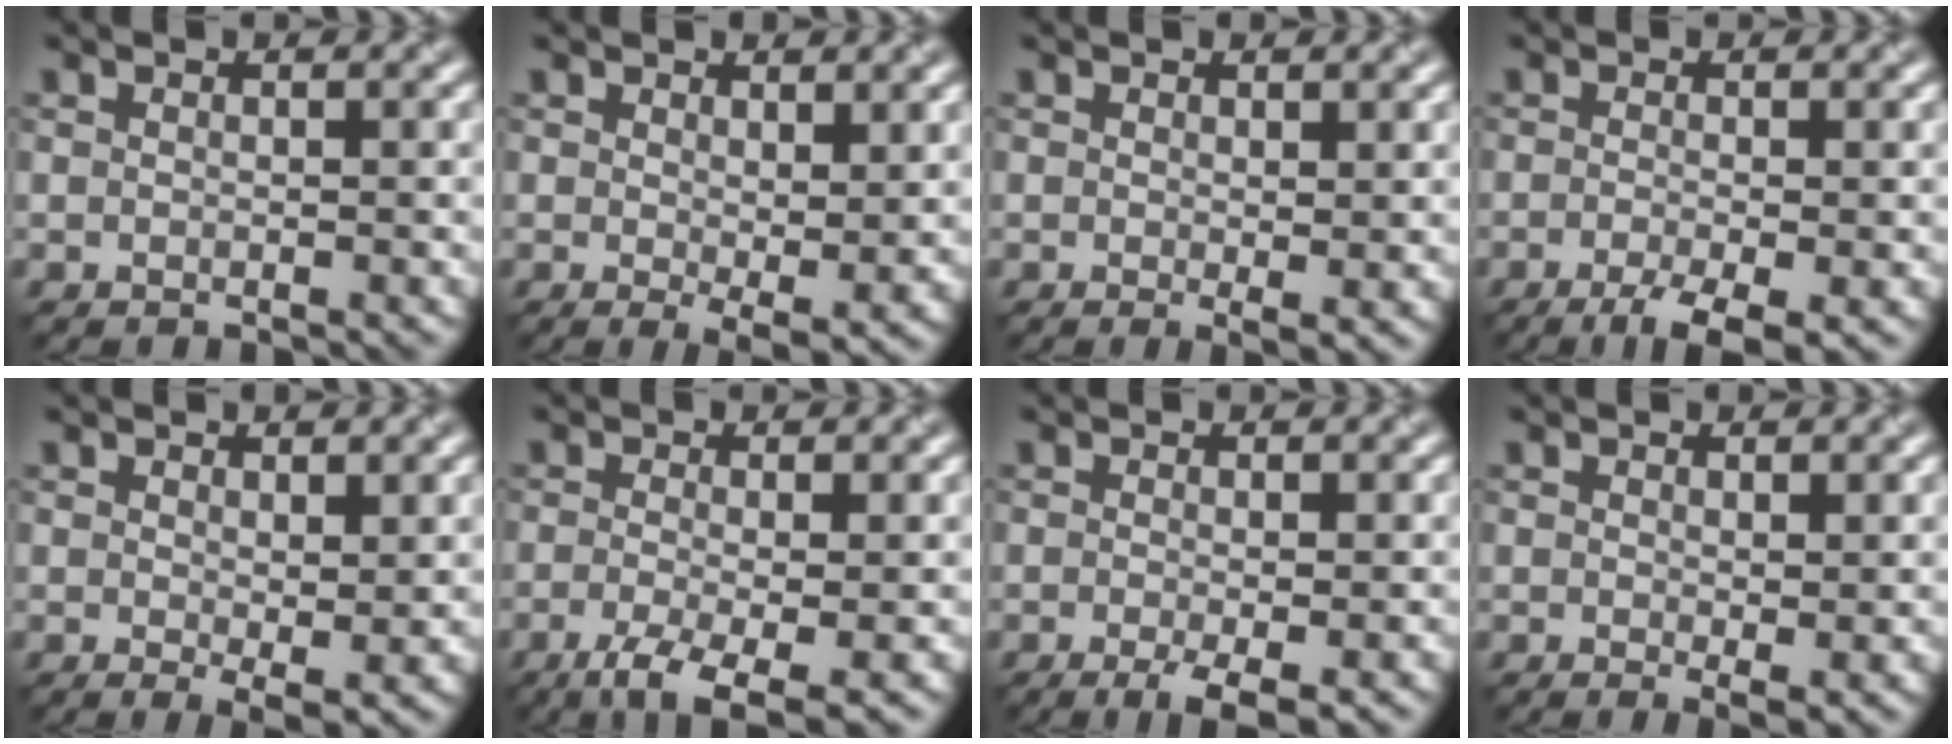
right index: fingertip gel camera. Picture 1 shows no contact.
{"total": 2.9, "force": [0.7, 1.0, 2.6], "torque": [-0.044, -0.014, 0.017]}
{"total": 1.4, "force": [0.2, 0.2, 1.4], "torque": [-0.020, -0.011, 0.006]}
{"total": 4.0, "force": [-2.2, 0.9, 3.2], "torque": [-0.060, -0.006, -0.040]}
{"total": 2.6, "force": [0.7, 0.8, 2.3], "torque": [-0.038, -0.014, 0.017]}
{"total": 4.9, "force": [-2.2, 1.4, 4.1], "torque": [-0.087, -0.011, -0.038]}
{"total": 3.1, "force": [-1.1, 0.7, 2.8], "torque": [-0.054, -0.010, -0.018]}
{"total": 1.6, "force": [0.3, 0.3, 1.5], "torque": [-0.023, -0.013, 0.009]}